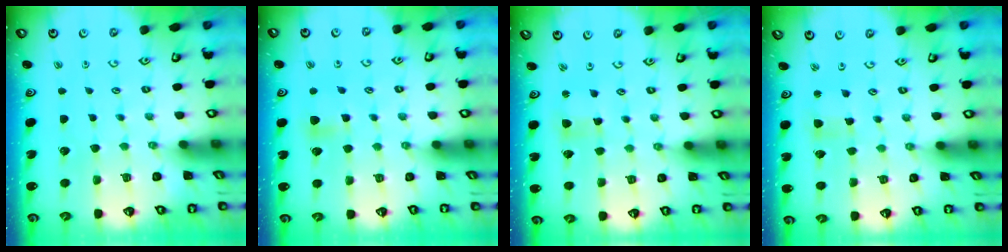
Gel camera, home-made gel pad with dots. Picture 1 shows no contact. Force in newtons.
{"total": 5.7, "press": 5.7, "slide": 0.6}
{"total": 2.6, "press": 2.5, "slide": 0.3}
{"total": 3.1, "press": 3.1, "slide": 0.3}